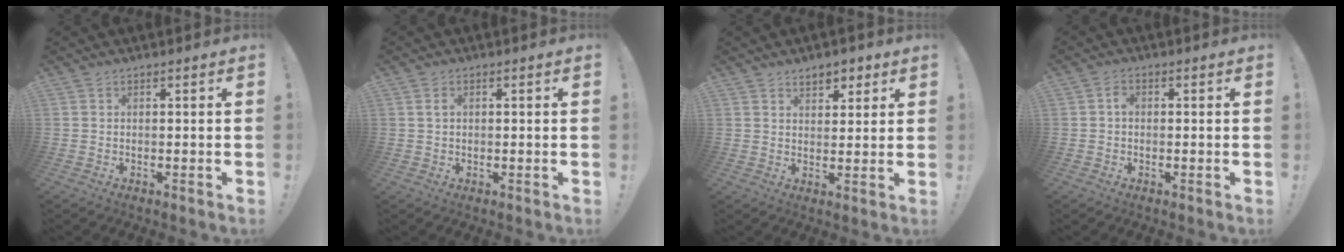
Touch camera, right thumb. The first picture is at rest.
{"total": 1.8, "force": [0.4, 1.2, 1.2], "torque": [-0.034, 0.008, 0.008]}
{"total": 5.2, "force": [3.6, 3.2, 2.0], "torque": [-0.015, -0.018, 0.062]}
{"total": 1.5, "force": [-0.4, 1.1, 0.9], "torque": [-0.010, 0.003, -0.010]}